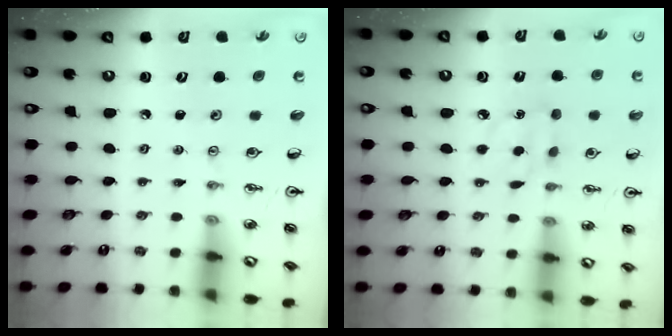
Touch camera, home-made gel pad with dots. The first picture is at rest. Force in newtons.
{"total": 6.2, "press": 6.2, "slide": 0.7}